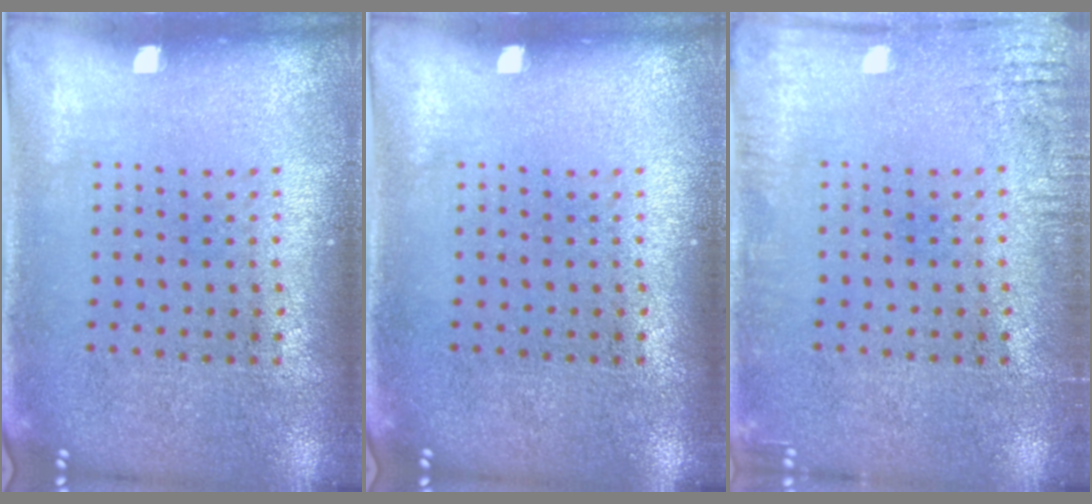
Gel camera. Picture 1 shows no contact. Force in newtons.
{"total": 0.0}
{"total": 1.8, "press": 1.8, "slide": 0.1}